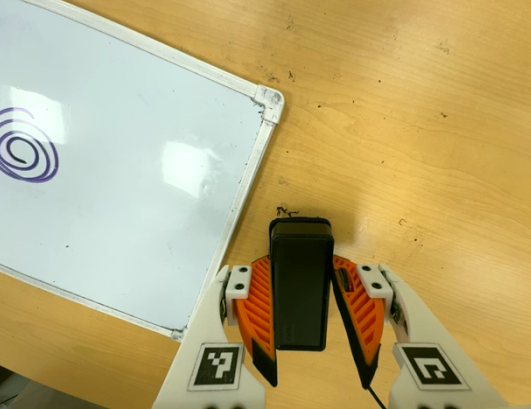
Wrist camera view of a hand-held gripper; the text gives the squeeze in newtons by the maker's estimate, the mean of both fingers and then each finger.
{"total": 3.3, "left": 2.3, "right": 4.4}